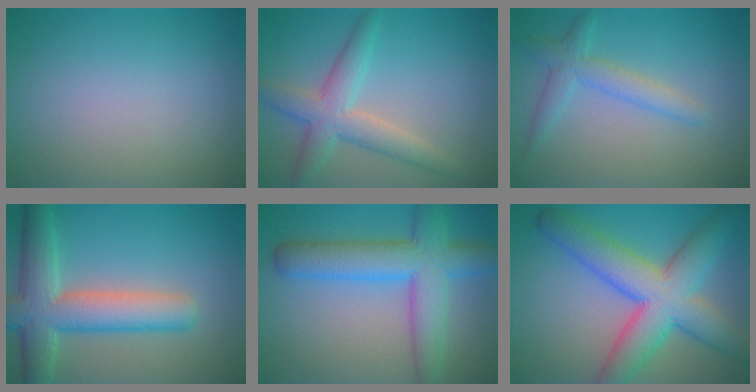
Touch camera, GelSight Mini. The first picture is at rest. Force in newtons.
{"total": 4.5, "press": 4.5, "slide": 0.0}
{"total": 2.7, "press": 2.7, "slide": 0.1}
{"total": 7.6, "press": 7.6, "slide": 0.4}
{"total": 7.7, "press": 7.7, "slide": 0.2}
{"total": 9.5, "press": 9.5, "slide": 0.2}